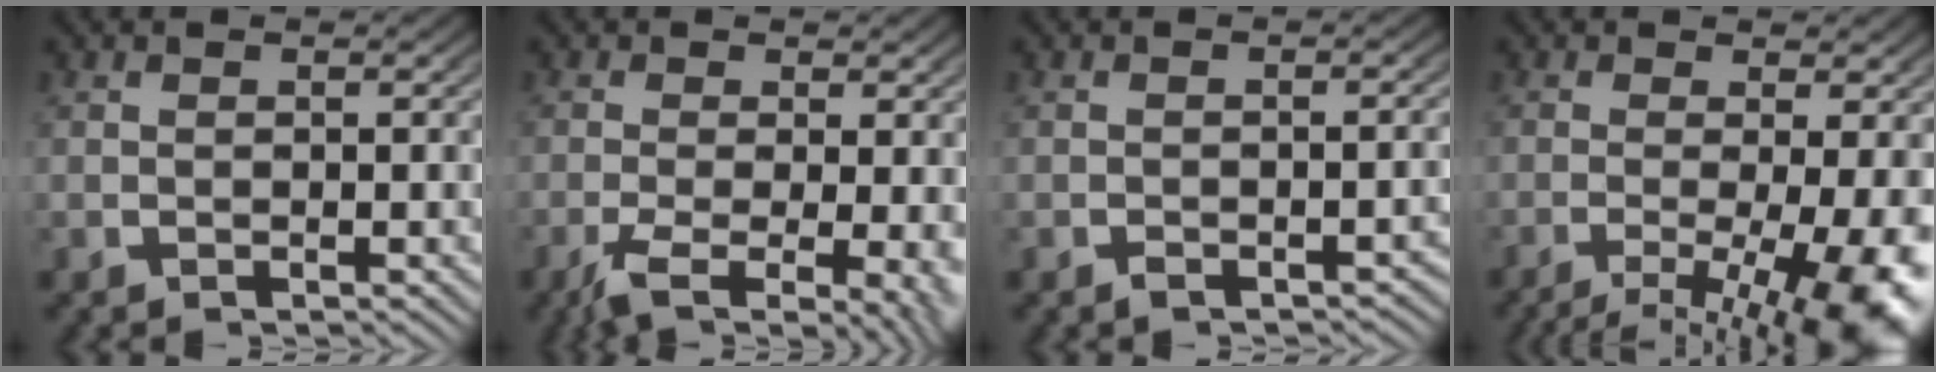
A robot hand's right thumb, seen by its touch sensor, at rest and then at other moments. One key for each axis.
{"total": 7.7, "fx": -3.5, "fy": 3.7, "fz": 5.7, "tx": -0.112, "ty": -0.049, "tz": -0.035}
{"total": 1.8, "fx": -1.7, "fy": 0.3, "fz": 0.6, "tx": -0.008, "ty": -0.001, "tz": -0.026}
{"total": 9.3, "fx": -3.4, "fy": 4.1, "fz": 7.6, "tx": -0.117, "ty": -0.038, "tz": -0.039}